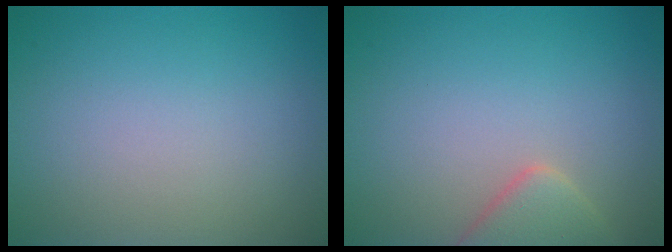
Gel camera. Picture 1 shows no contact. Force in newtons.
{"total": 3.0, "press": 2.9, "slide": 0.3}